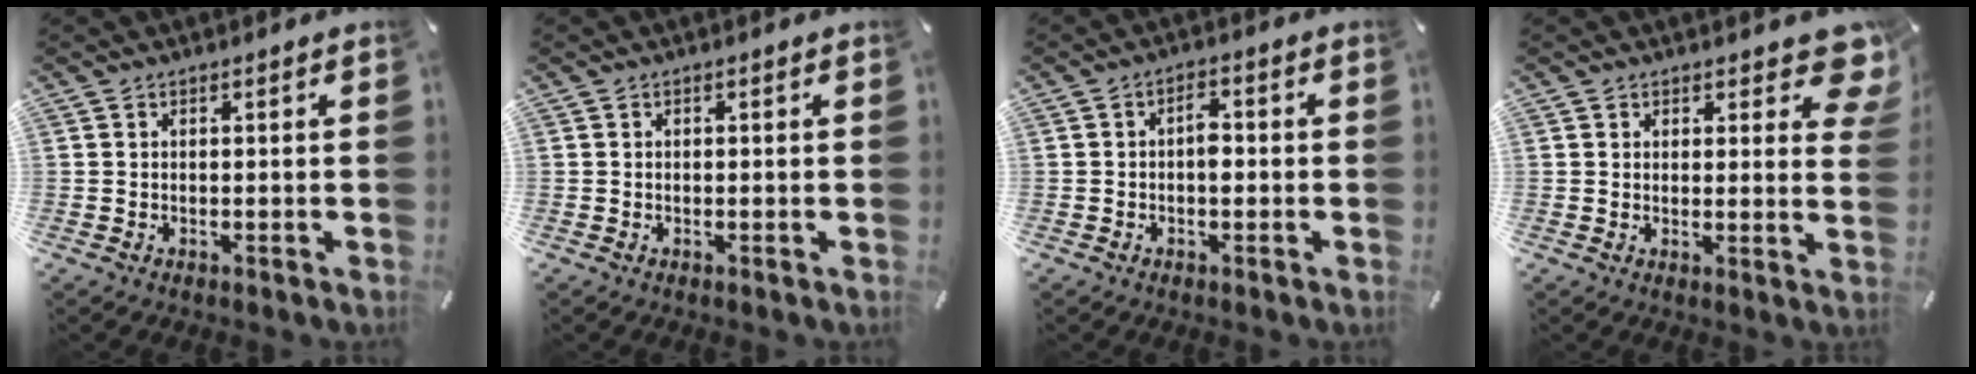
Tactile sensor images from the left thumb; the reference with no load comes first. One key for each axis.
{"total": 0.0}
{"total": 3.2, "fx": -0.4, "fy": 1.8, "fz": 2.6, "tx": -0.042, "ty": 0.006, "tz": -0.011}
{"total": 6.6, "fx": 4.2, "fy": 3.2, "fz": 3.9, "tx": -0.027, "ty": -0.025, "tz": 0.068}